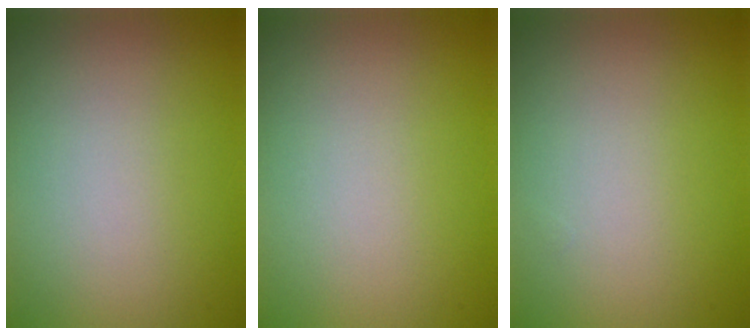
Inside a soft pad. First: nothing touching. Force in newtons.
{"total": 0.0}
{"total": 0.0}